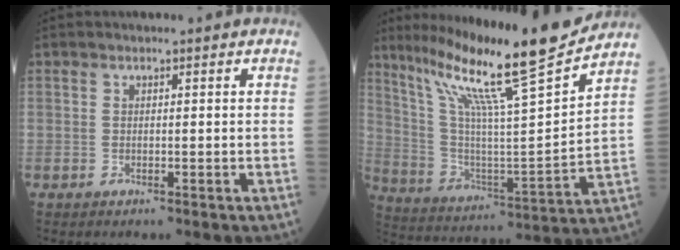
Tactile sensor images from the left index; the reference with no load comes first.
{"total": 21.3, "force": [16.5, -0.6, 13.4], "torque": [-0.224, -0.012, 0.273]}